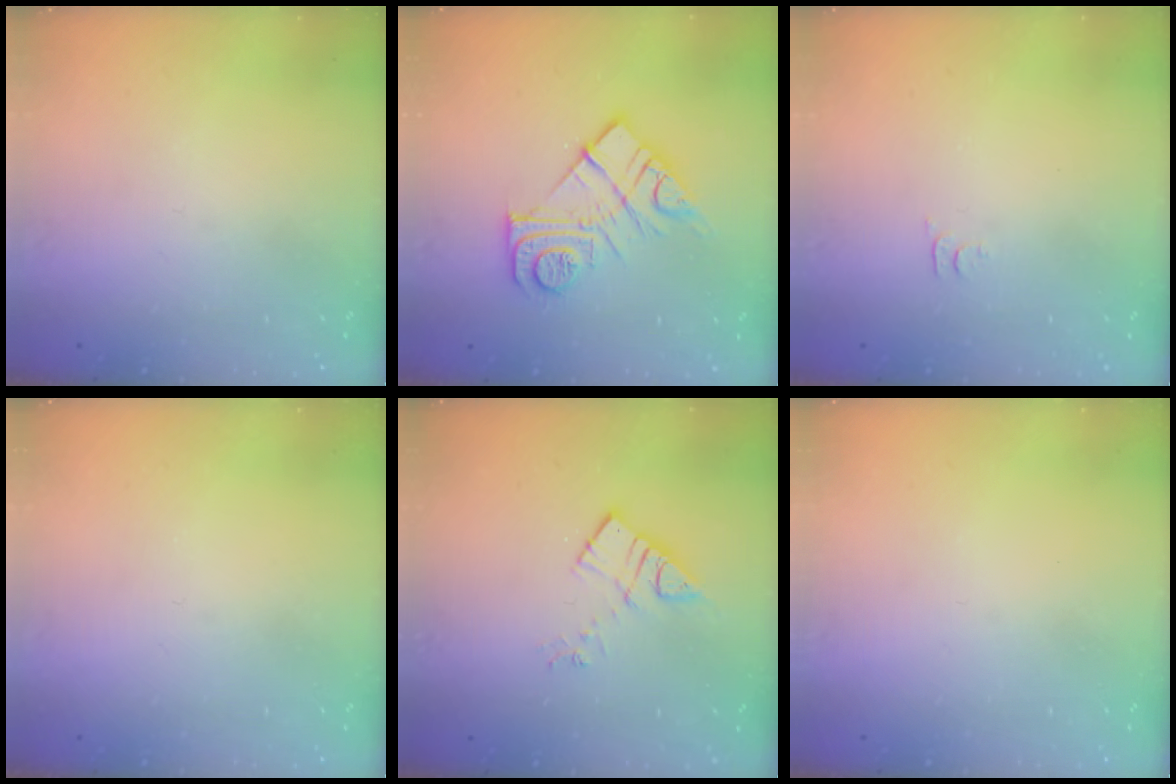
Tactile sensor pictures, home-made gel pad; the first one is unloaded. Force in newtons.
{"total": 13.9, "press": 13.8, "slide": 0.9}
{"total": 3.4, "press": 3.4, "slide": 0.5}
{"total": 0.0}
{"total": 7.9, "press": 7.9, "slide": 0.4}
{"total": 0.0}